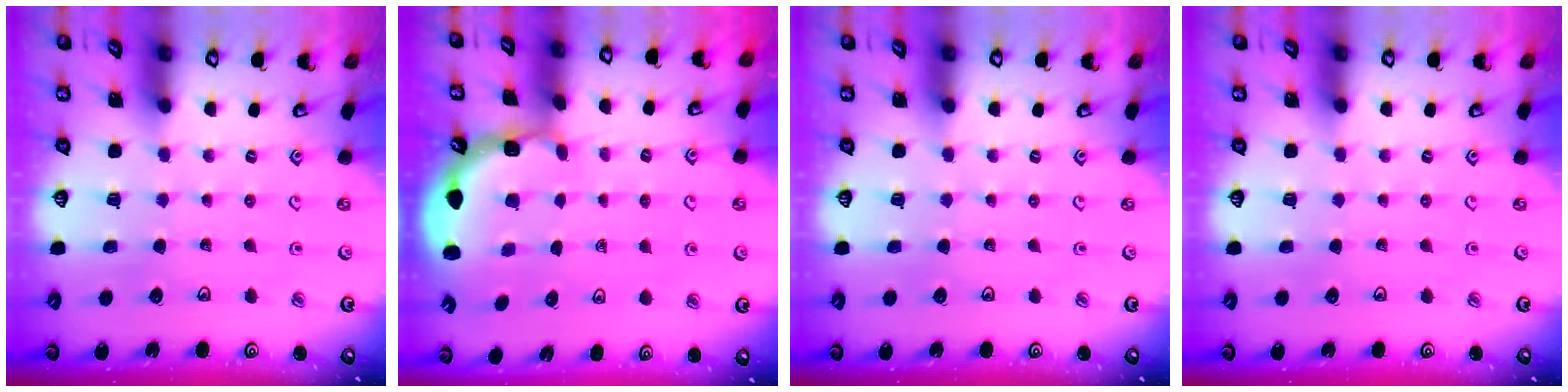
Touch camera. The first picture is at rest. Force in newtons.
{"total": 2.3, "press": 2.1, "slide": 0.9}
{"total": 0.0}
{"total": 0.0}